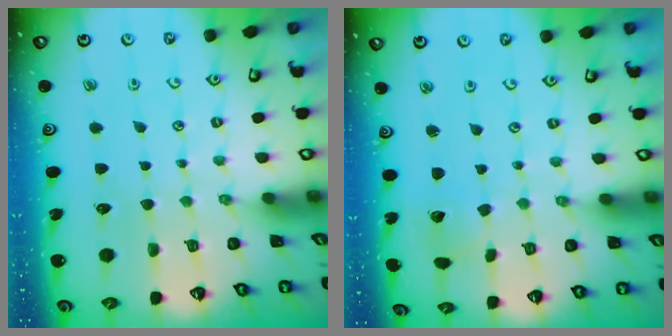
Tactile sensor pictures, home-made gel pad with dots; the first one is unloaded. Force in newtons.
{"total": 2.2, "press": 2.2, "slide": 0.1}